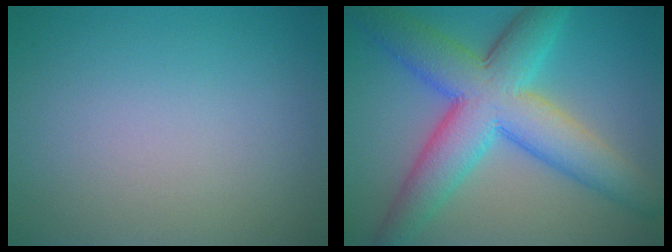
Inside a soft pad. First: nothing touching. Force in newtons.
{"total": 9.9, "press": 9.9, "slide": 0.2}